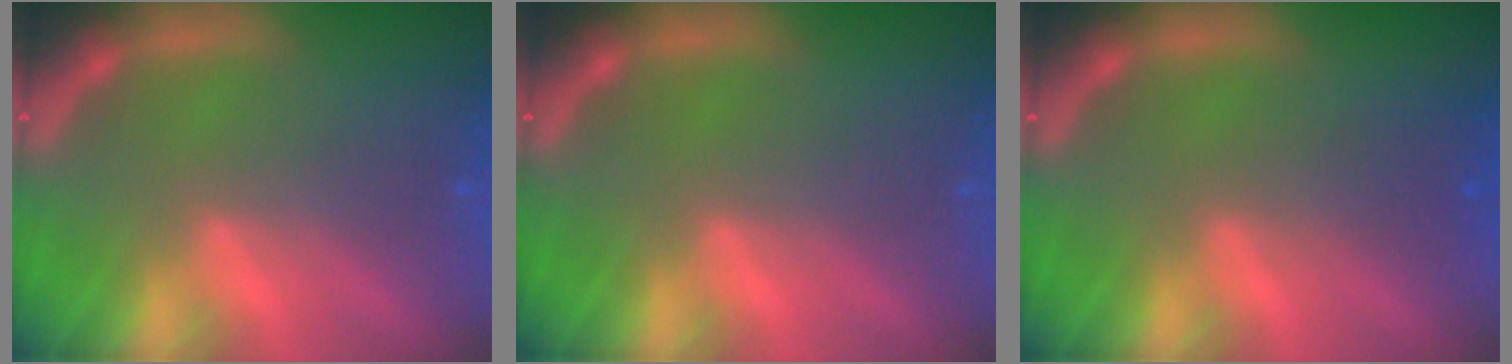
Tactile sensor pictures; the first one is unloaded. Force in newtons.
{"total": 0.0}
{"total": 1.4}